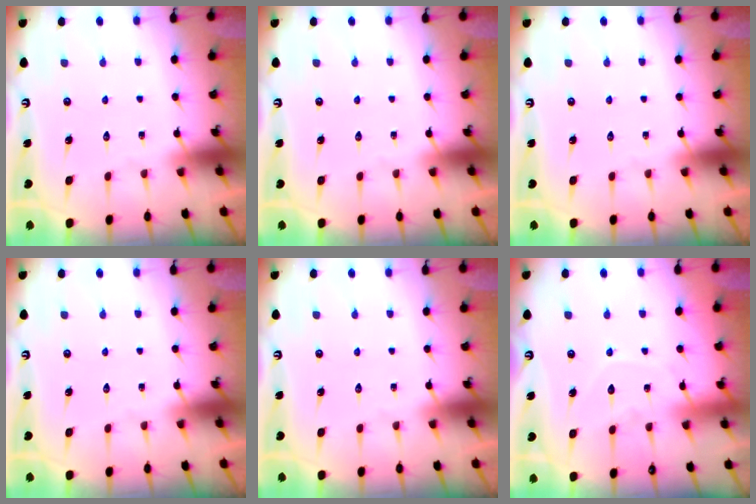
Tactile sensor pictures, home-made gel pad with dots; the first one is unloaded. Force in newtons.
{"total": 0.0}
{"total": 0.0}
{"total": 0.0}
{"total": 0.0}
{"total": 6.8, "press": 6.8, "slide": 0.7}